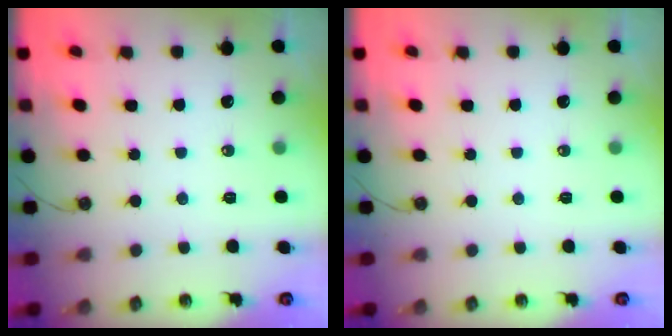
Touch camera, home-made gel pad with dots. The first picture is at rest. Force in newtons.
{"total": 0.0}